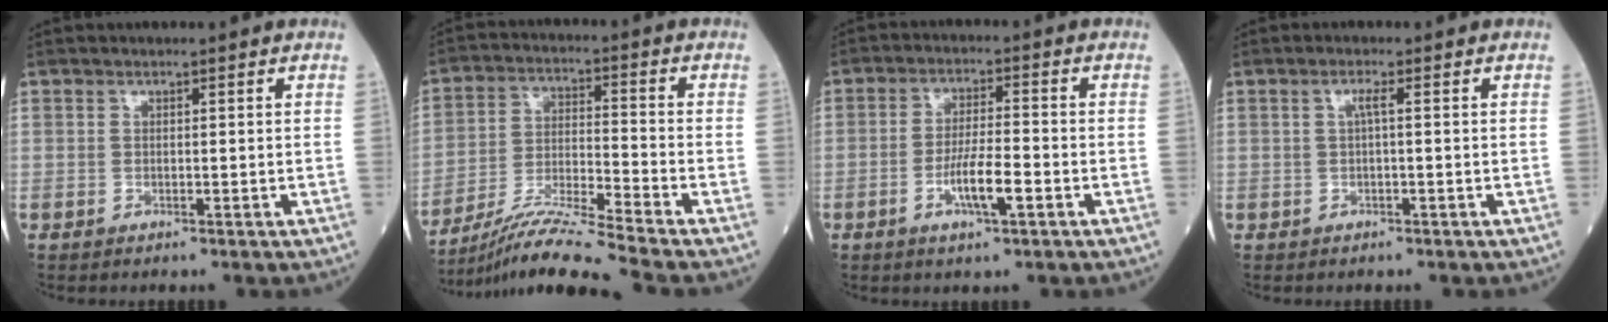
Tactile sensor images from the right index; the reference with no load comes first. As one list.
[{"total": 12.2, "force": [-10.5, -2.8, 5.5], "torque": [-0.099, -0.016, -0.189]}, {"total": 6.0, "force": [-2.3, 0.7, 5.5], "torque": [-0.106, -0.003, -0.041]}, {"total": 1.3, "force": [0.2, -0.1, 1.3], "torque": [-0.026, 0.003, 0.004]}]